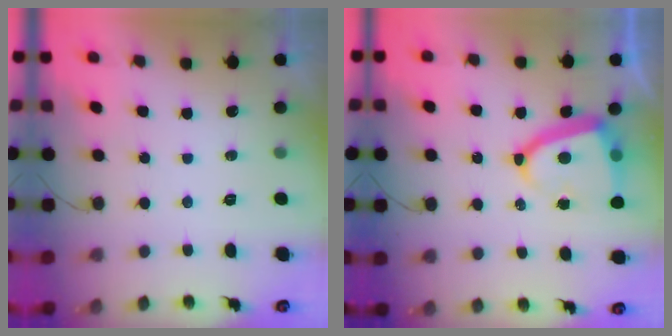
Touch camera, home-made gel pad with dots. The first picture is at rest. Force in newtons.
{"total": 12.8, "press": 12.7, "slide": 1.7}